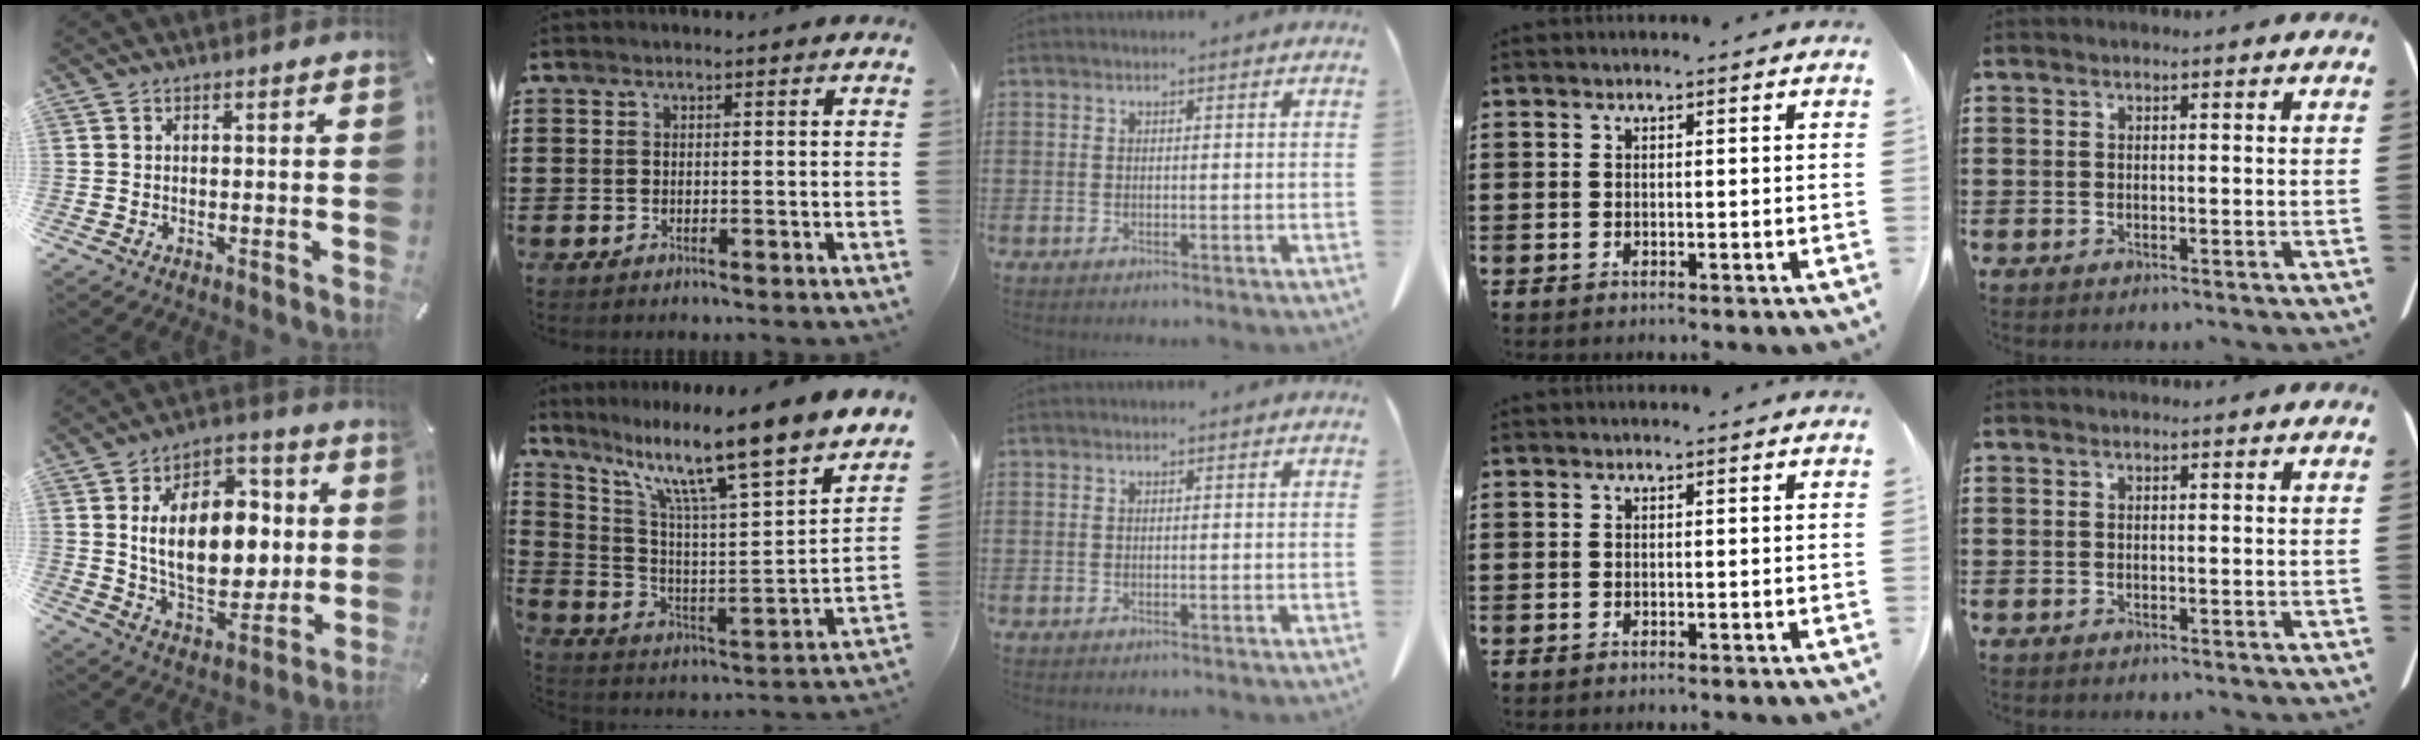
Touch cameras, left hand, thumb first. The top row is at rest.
{"thumb": {"total": 18.9, "force": [2.2, 12.2, 14.3], "torque": [-0.235, 0.002, 0.041]}, "index": {"total": 12.1, "force": [8.6, 0.6, 8.4], "torque": [-0.168, -0.069, 0.127]}}